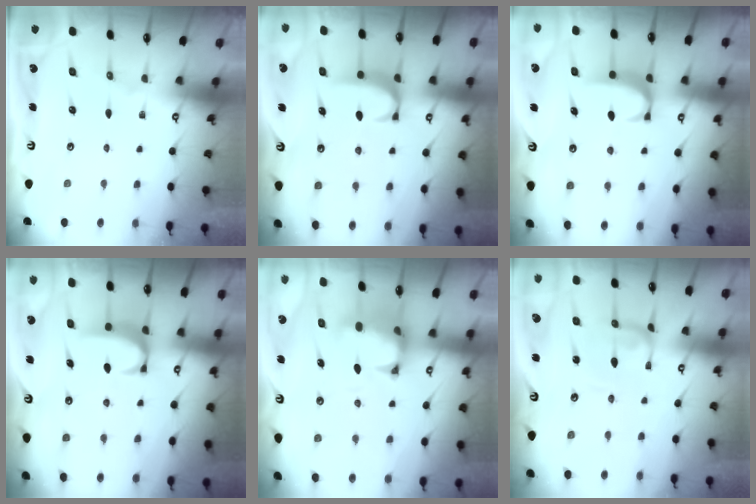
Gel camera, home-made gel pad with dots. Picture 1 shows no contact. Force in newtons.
{"total": 1.7, "press": 1.6, "slide": 0.5}
{"total": 1.7, "press": 1.6, "slide": 0.5}
{"total": 1.8, "press": 1.7, "slide": 0.6}
{"total": 2.0, "press": 1.4, "slide": 1.4}
{"total": 1.5, "press": 1.5, "slide": 0.2}